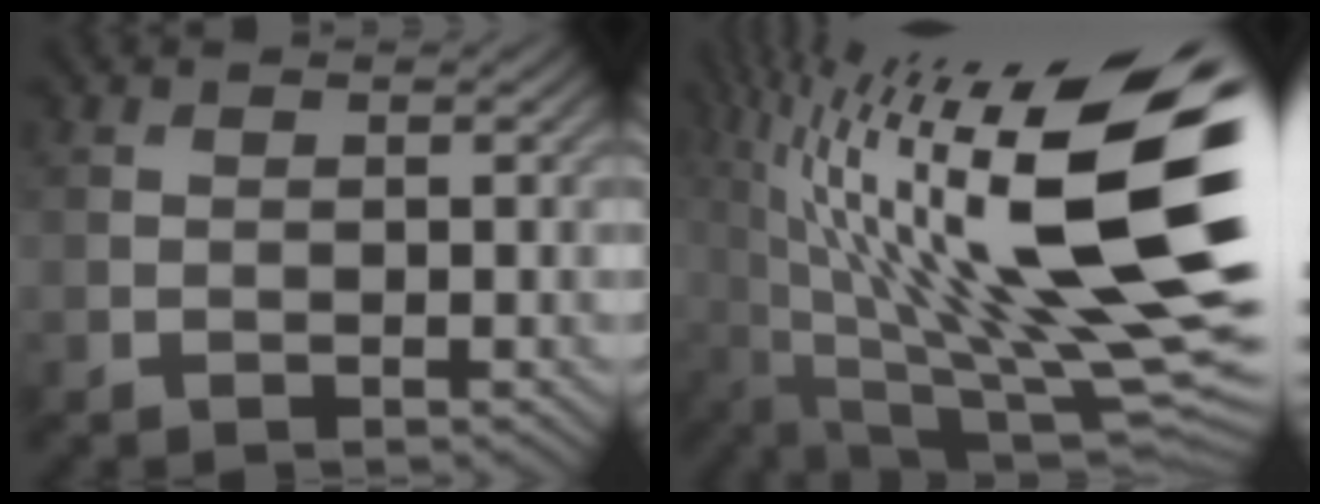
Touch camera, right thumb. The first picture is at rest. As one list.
[{"total": 21.1, "force": [2.9, 7.0, 19.7], "torque": [-0.358, -0.003, 0.056]}]